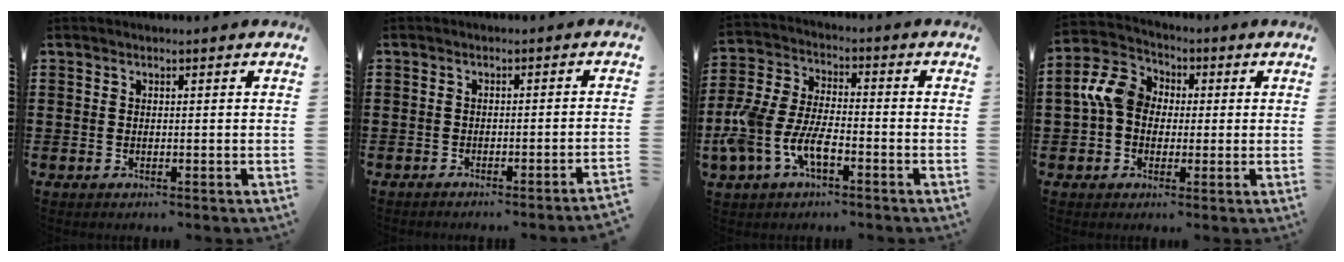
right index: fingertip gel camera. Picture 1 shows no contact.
{"total": 1.8, "force": [-1.6, -0.5, 0.5], "torque": [-0.009, 0.001, -0.033]}
{"total": 8.2, "force": [-4.1, 3.8, 6.0], "torque": [-0.166, -0.008, -0.086]}
{"total": 7.6, "force": [0.2, 6.1, 4.6], "torque": [-0.131, 0.009, -0.002]}